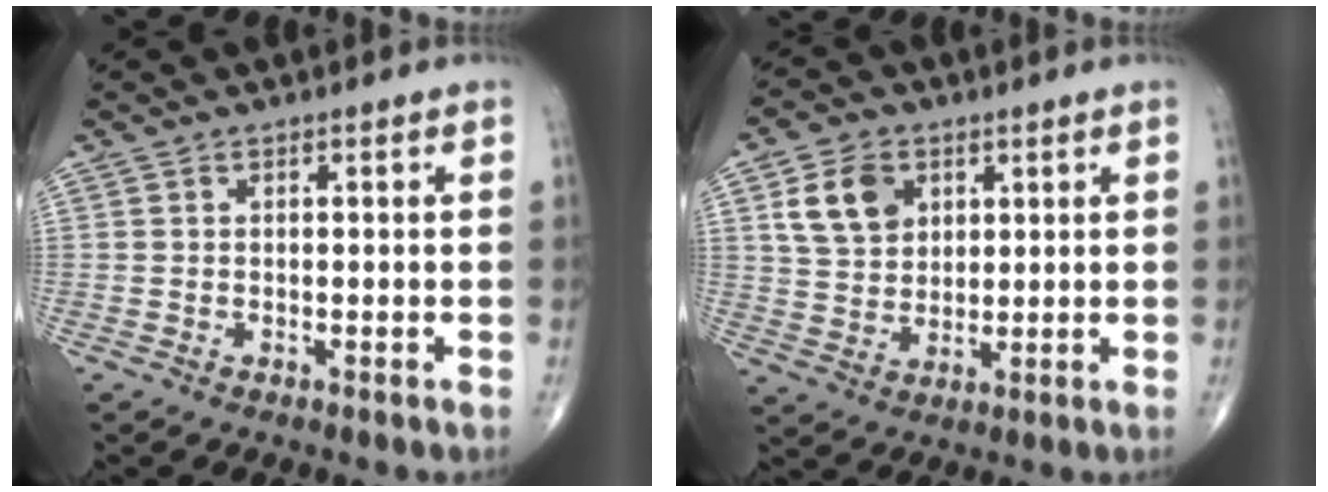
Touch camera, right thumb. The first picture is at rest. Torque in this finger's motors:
{"motor_torque": [0.19, 1.78, 0.74, 0.26, 0.07]}